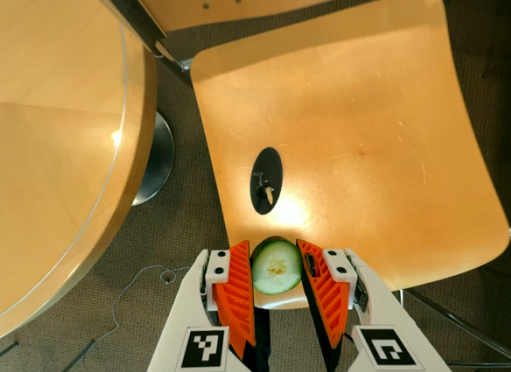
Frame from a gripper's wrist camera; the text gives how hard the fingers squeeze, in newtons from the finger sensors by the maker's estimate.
{"total": 6.2, "left": 5.9, "right": 6.4}